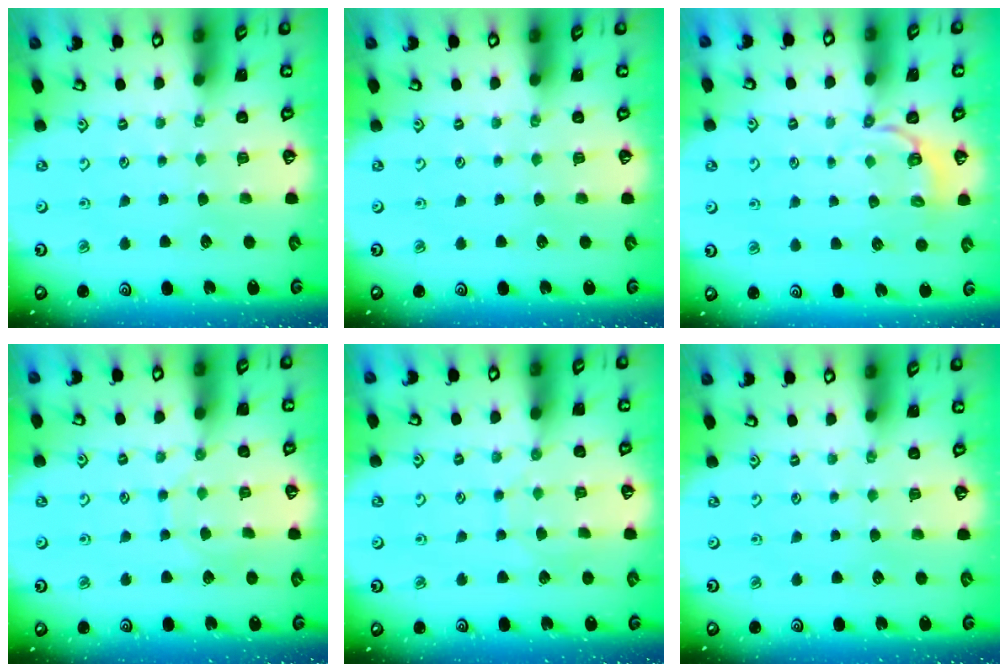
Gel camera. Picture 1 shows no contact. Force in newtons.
{"total": 0.0}
{"total": 3.5, "press": 2.6, "slide": 2.4}
{"total": 4.8, "press": 4.8, "slide": 0.2}
{"total": 3.8, "press": 3.8, "slide": 0.3}
{"total": 0.0}